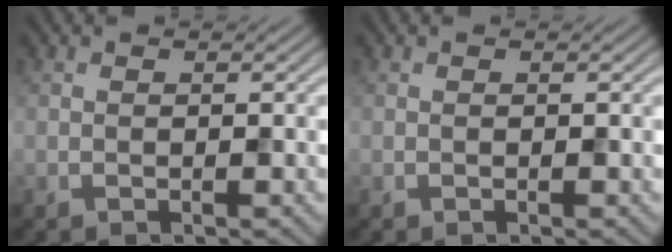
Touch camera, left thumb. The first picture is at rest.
{"total": 0.0}